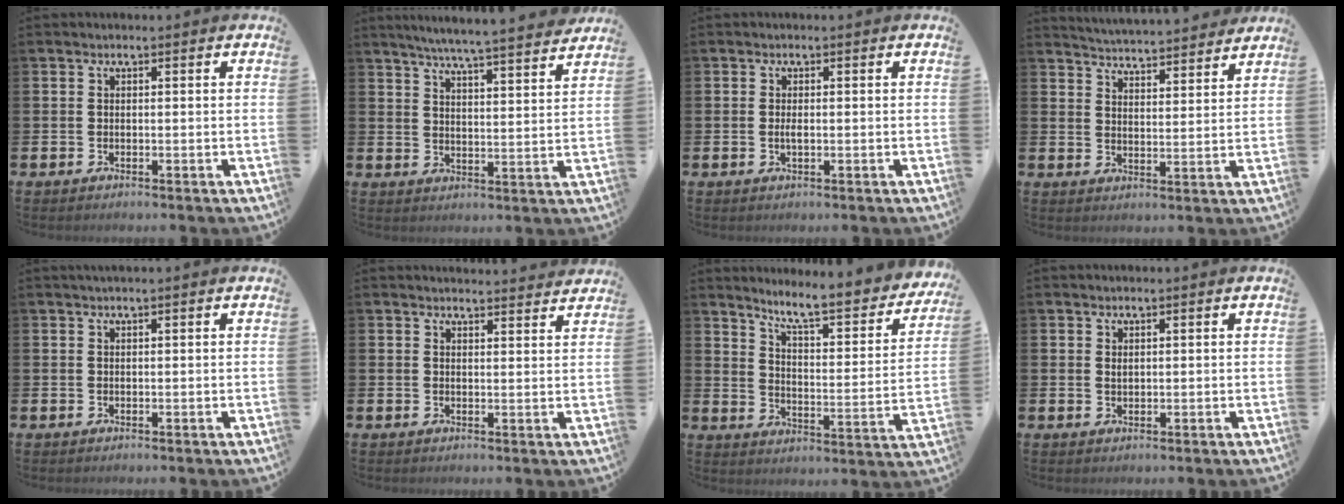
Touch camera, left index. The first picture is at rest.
{"total": 6.4, "force": [6.1, -0.5, 1.8], "torque": [-0.045, -0.045, 0.104]}
{"total": 1.2, "force": [-0.1, 0.4, 1.1], "torque": [-0.016, 0.000, -0.003]}
{"total": 5.1, "force": [5.1, 0.0, -0.1], "torque": [-0.008, -0.046, 0.088]}
{"total": 0.7, "force": [0.5, -0.1, 0.5], "torque": [-0.014, 0.005, 0.010]}
{"total": 2.6, "force": [2.6, 0.0, -0.2], "torque": [0.013, -0.023, 0.045]}
{"total": 7.8, "force": [7.0, 1.1, 3.1], "torque": [-0.080, -0.059, 0.114]}
{"total": 0.8, "force": [0.6, 0.3, 0.3], "torque": [0.007, -0.002, 0.008]}